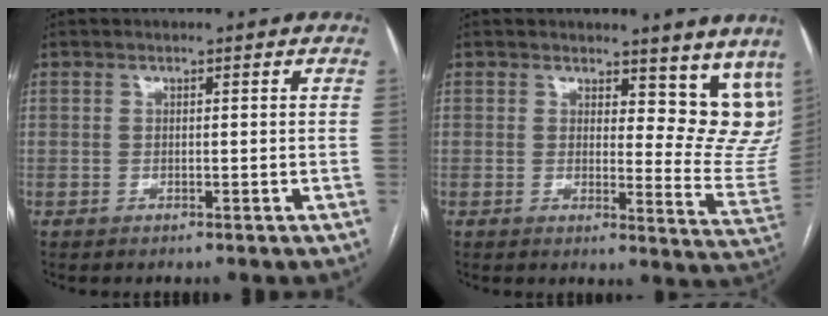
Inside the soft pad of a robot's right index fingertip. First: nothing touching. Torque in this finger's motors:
{"motor_torque": [0.02, 0.18, 0.02, 0.00]}